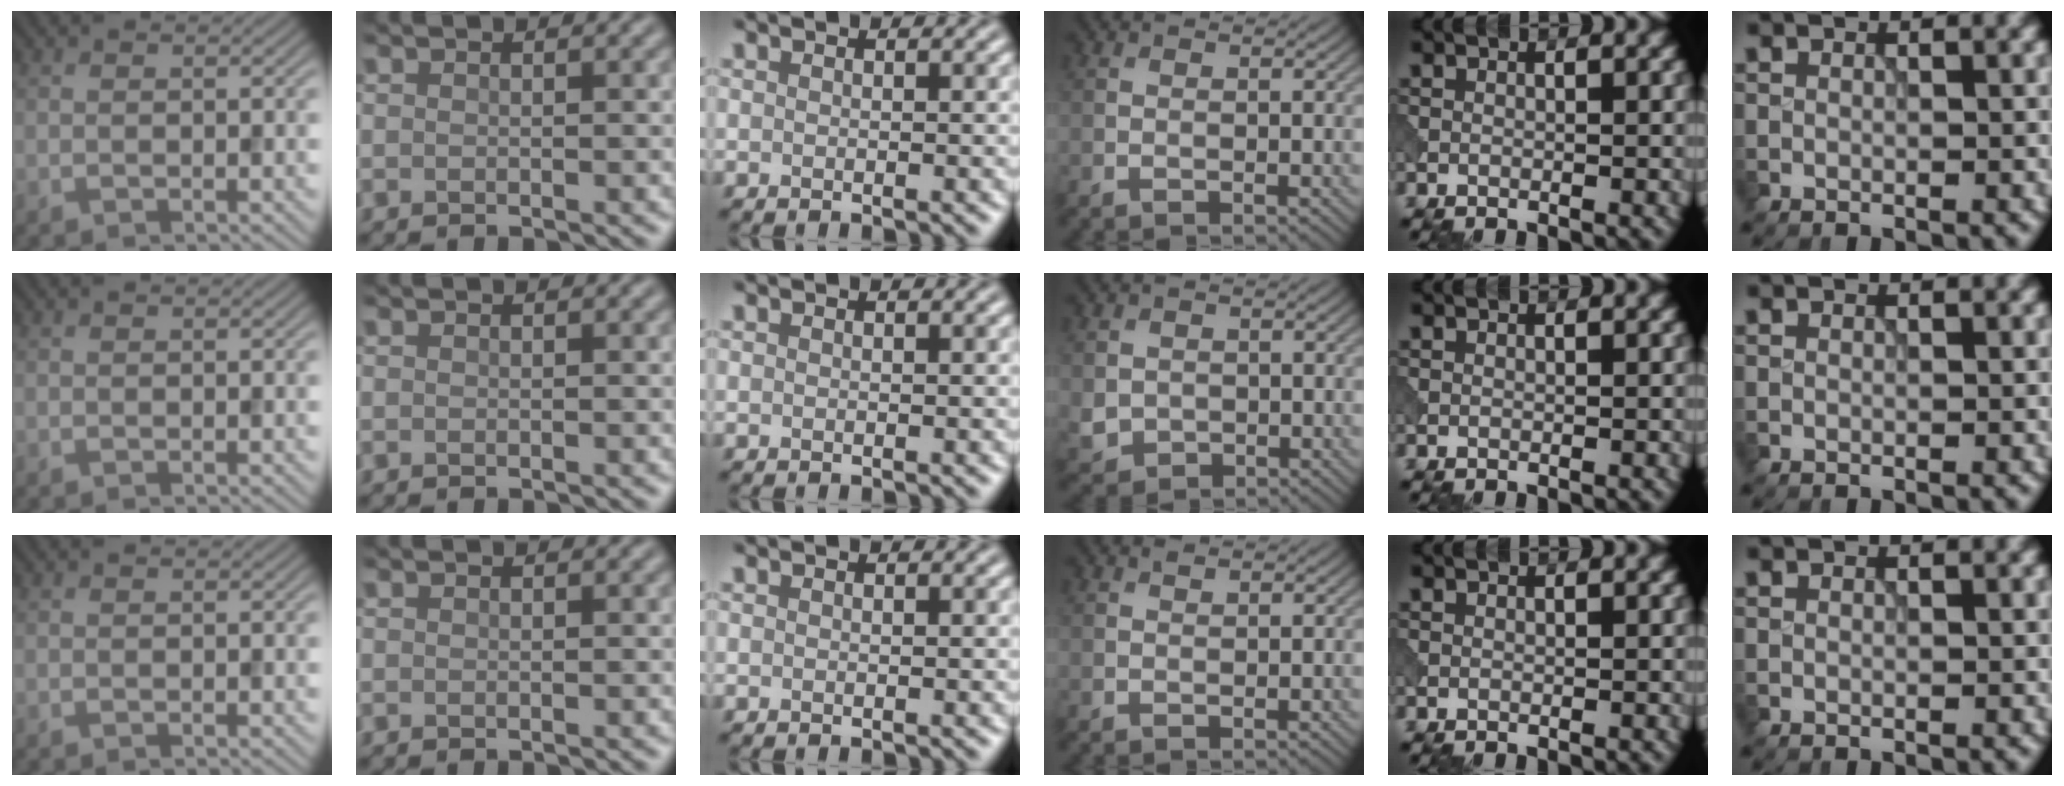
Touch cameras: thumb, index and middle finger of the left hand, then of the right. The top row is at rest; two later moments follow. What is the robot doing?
{"motion": "open", "object": "sandwich press"}